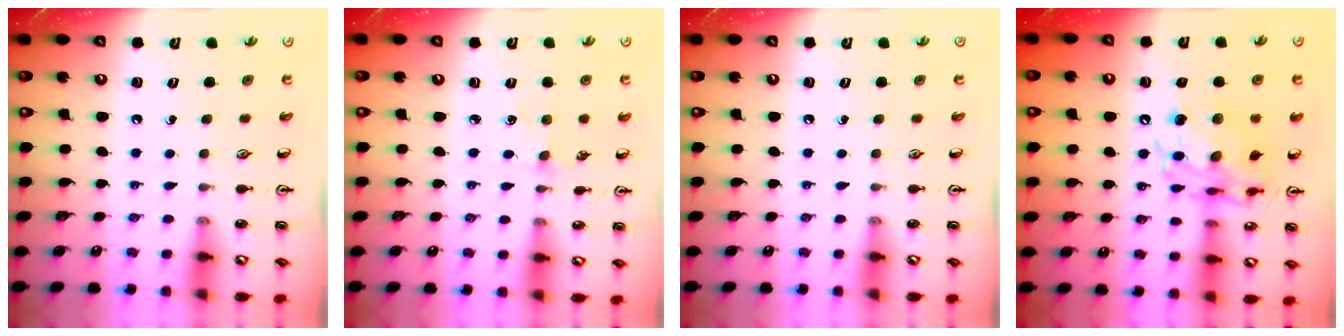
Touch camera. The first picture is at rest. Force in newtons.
{"total": 2.8, "press": 2.7, "slide": 0.5}
{"total": 0.0}
{"total": 12.5, "press": 12.4, "slide": 1.1}